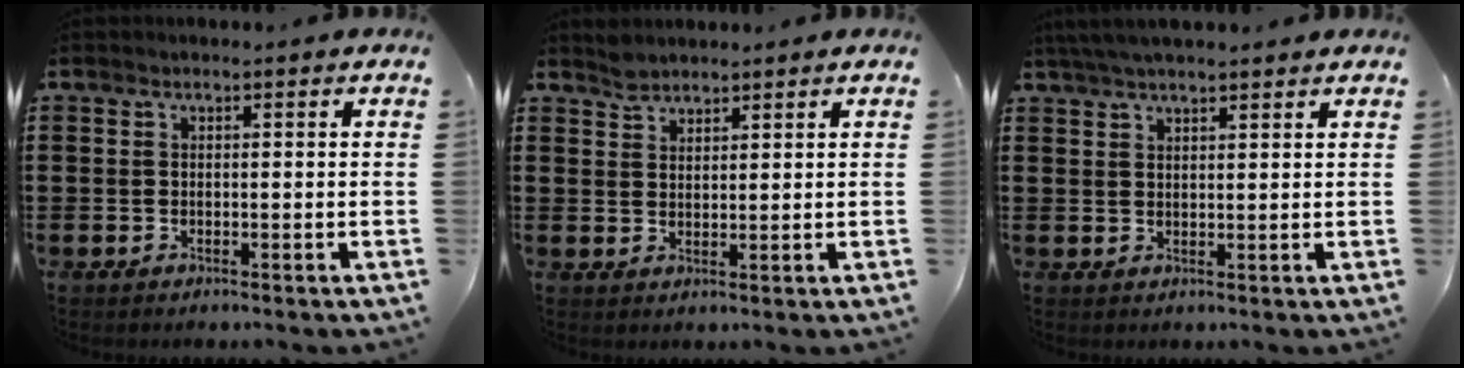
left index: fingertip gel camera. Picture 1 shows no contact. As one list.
[{"total": 2.1, "force": [1.9, 0.7, 0.1], "torque": [-0.009, 0.000, 0.038]}, {"total": 3.3, "force": [2.9, 0.3, 1.6], "torque": [-0.037, 0.001, 0.054]}]